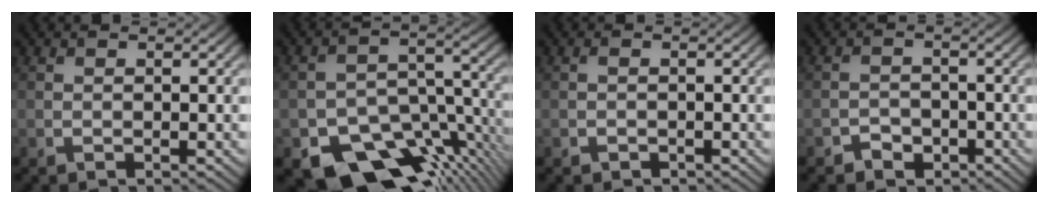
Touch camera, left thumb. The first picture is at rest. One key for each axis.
{"total": 13.5, "fx": -8.6, "fy": 7.2, "fz": 7.5, "tx": -0.119, "ty": -0.024, "tz": -0.132}
{"total": 0.8, "fx": -0.5, "fy": 0.6, "fz": 0.4, "tx": -0.006, "ty": -0.001, "tz": -0.009}
{"total": 2.2, "fx": -1.6, "fy": 1.4, "fz": 0.6, "tx": -0.003, "ty": 0.005, "tz": -0.032}